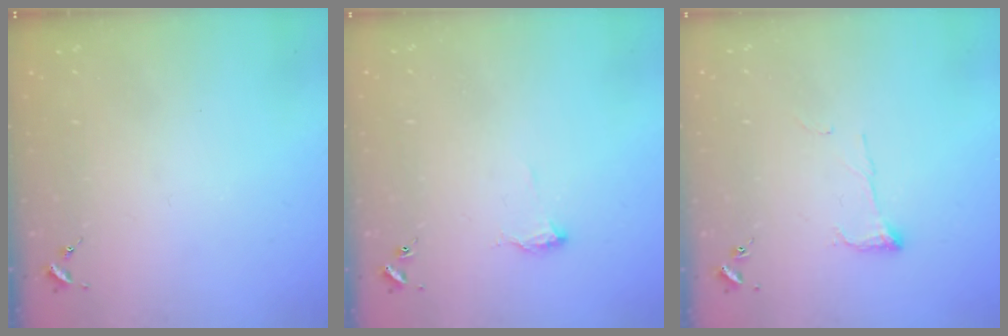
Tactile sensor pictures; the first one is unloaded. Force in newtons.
{"total": 5.7, "press": 5.7, "slide": 0.7}
{"total": 5.9, "press": 5.8, "slide": 0.6}